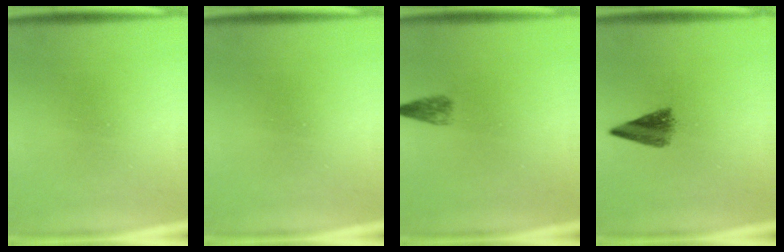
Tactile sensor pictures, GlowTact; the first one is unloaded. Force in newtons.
{"total": 0.0}
{"total": 1.4}
{"total": 4.0}